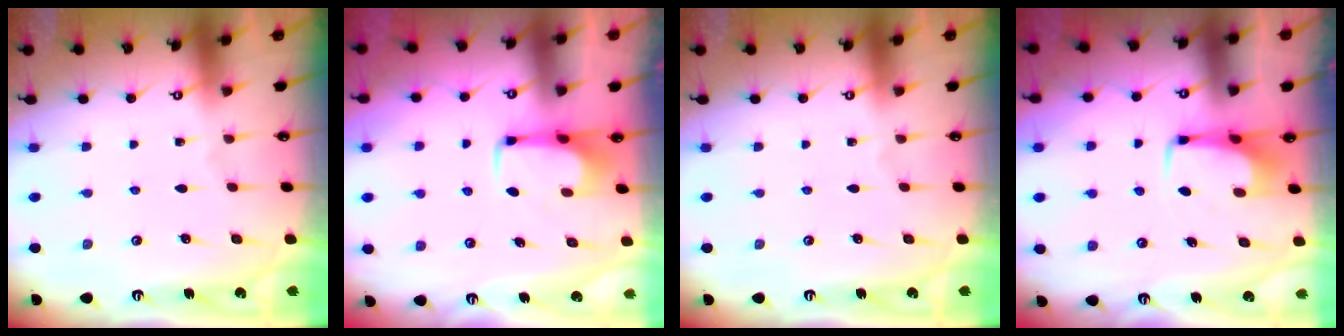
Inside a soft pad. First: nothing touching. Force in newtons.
{"total": 1.5, "press": 1.5, "slide": 0.4}
{"total": 0.0}
{"total": 3.5, "press": 3.5, "slide": 0.5}